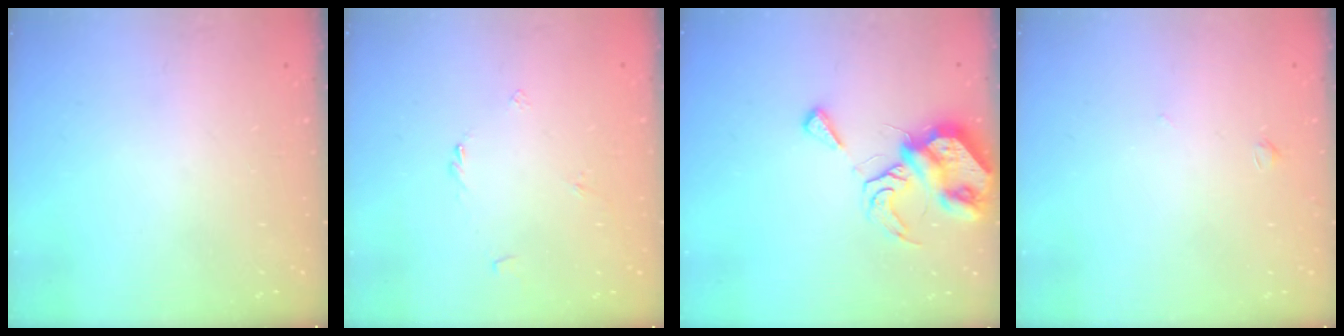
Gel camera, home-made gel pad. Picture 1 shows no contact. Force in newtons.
{"total": 1.8, "press": 1.8, "slide": 0.5}
{"total": 9.8, "press": 9.7, "slide": 1.3}
{"total": 1.5, "press": 1.4, "slide": 0.5}